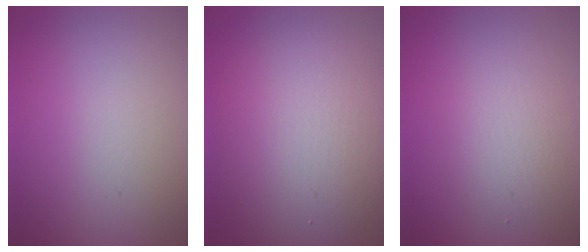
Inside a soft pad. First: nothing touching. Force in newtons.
{"total": 7.1, "press": 7.1, "slide": 0.6}
{"total": 2.4, "press": 2.4, "slide": 0.2}